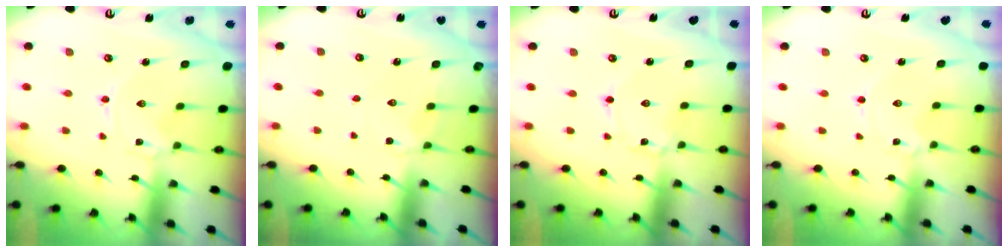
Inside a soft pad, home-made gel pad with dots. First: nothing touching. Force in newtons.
{"total": 2.7, "press": 2.6, "slide": 0.6}
{"total": 1.2, "press": 1.2, "slide": 0.1}
{"total": 0.0}